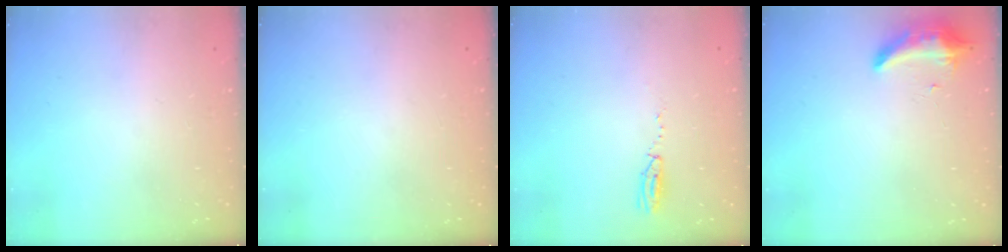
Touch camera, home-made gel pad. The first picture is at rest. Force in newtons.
{"total": 0.0}
{"total": 3.5, "press": 2.8, "slide": 2.2}
{"total": 8.3, "press": 8.3, "slide": 0.1}